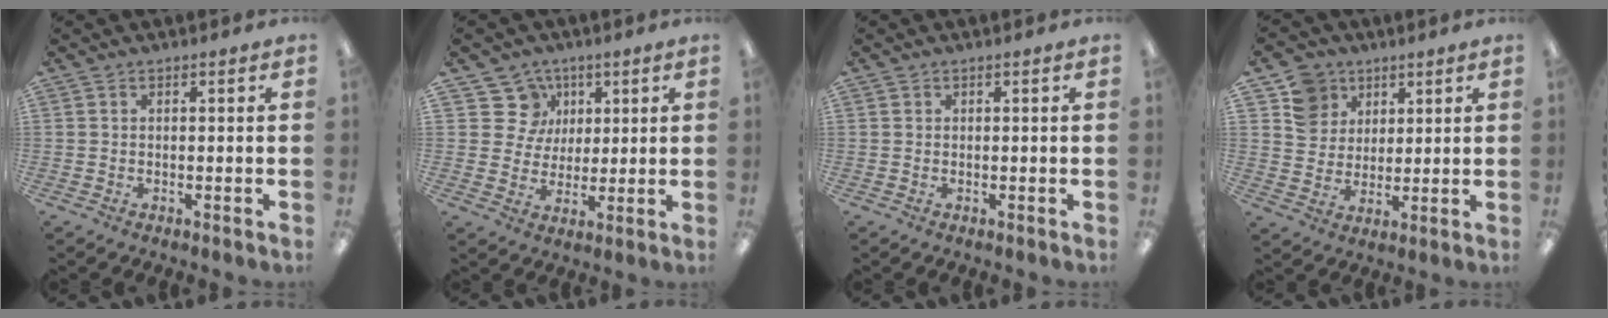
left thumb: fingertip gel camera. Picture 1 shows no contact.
{"total": 9.8, "force": [4.9, 8.4, 1.2], "torque": [-0.018, -0.028, 0.095]}
{"total": 0.0}
{"total": 9.2, "force": [5.1, 7.5, 1.0], "torque": [-0.027, -0.023, 0.101]}